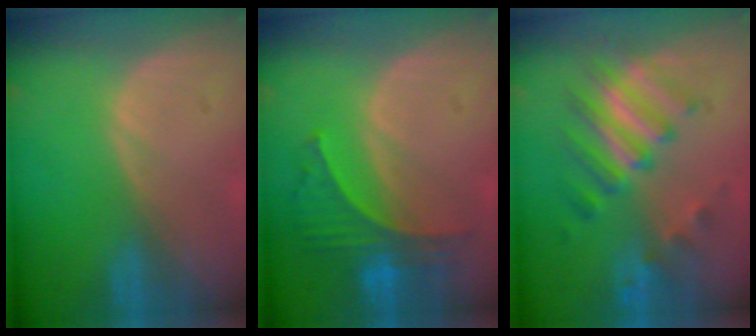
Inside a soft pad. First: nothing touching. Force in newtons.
{"total": 6.2, "press": 6.0, "slide": 1.4}
{"total": 7.6, "press": 7.5, "slide": 1.0}